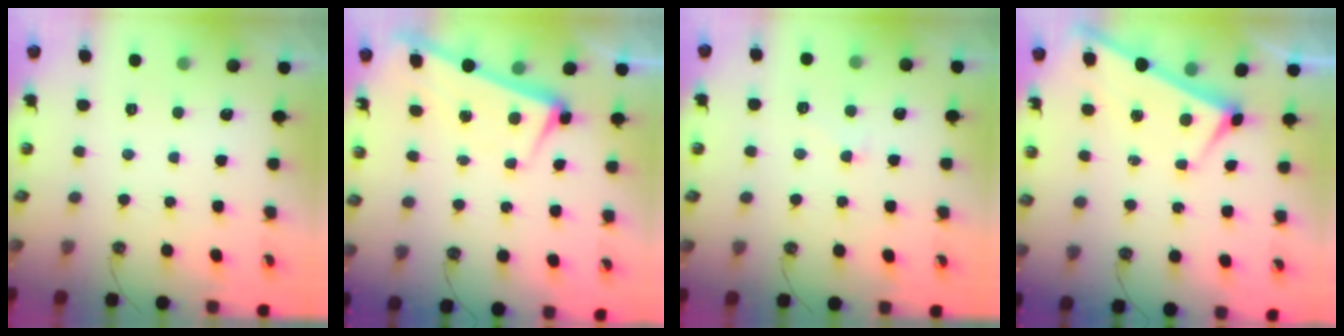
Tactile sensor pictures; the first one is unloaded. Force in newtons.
{"total": 2.3, "press": 2.1, "slide": 0.9}
{"total": 5.2, "press": 5.2, "slide": 0.6}
{"total": 3.1, "press": 3.1, "slide": 0.0}